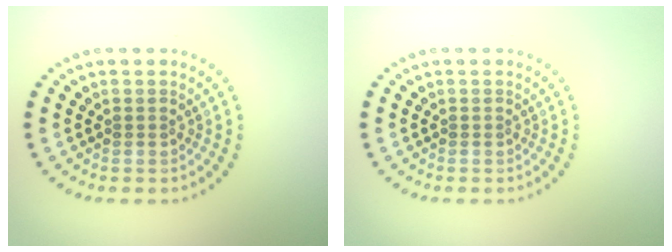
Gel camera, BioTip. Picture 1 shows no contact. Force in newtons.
{"total": 0.0}